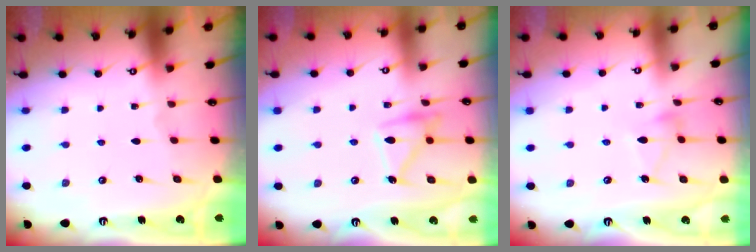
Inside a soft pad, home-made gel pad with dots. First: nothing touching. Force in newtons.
{"total": 14.1, "press": 14.1, "slide": 0.9}
{"total": 5.0, "press": 4.9, "slide": 0.1}